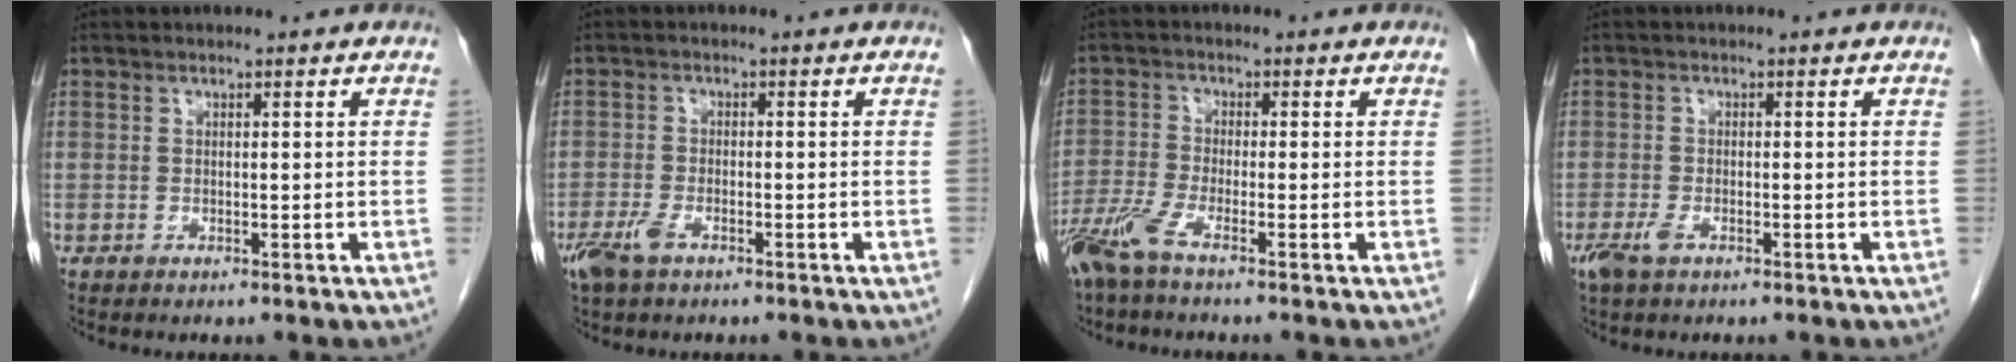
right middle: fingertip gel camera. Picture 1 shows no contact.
{"total": 3.8, "force": [-2.4, 1.3, 2.6], "torque": [-0.063, -0.005, -0.043]}
{"total": 4.7, "force": [-3.4, -0.1, 3.2], "torque": [-0.077, -0.012, -0.077]}
{"total": 2.6, "force": [-1.5, 1.0, 1.9], "torque": [-0.046, -0.004, -0.026]}